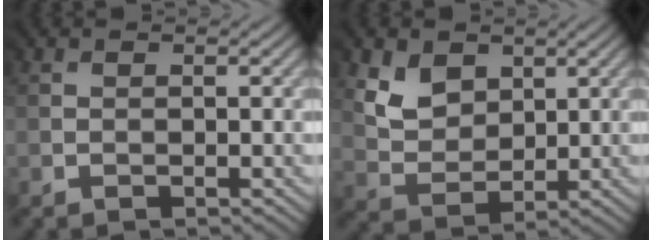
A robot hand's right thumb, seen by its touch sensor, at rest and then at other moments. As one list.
[{"total": 4.8, "force": [3.1, 3.5, 1.4], "torque": [-0.061, -0.009, 0.051]}]